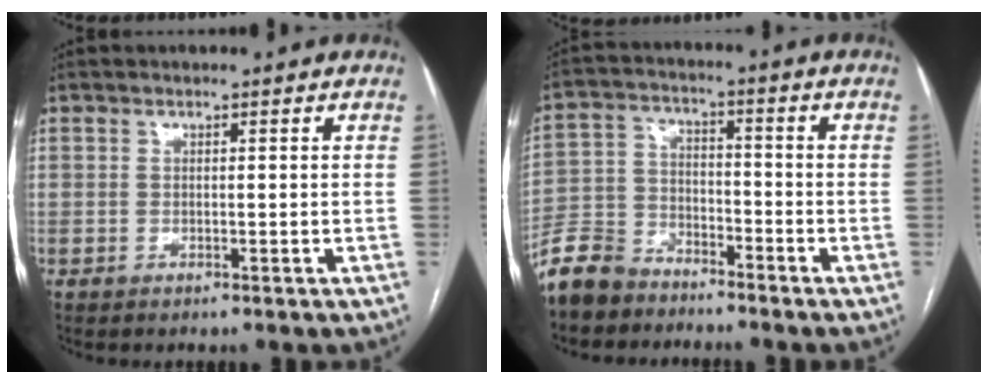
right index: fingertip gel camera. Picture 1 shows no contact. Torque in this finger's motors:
{"motor_torque": [-1.09, -1.05, -1.05, -0.21]}